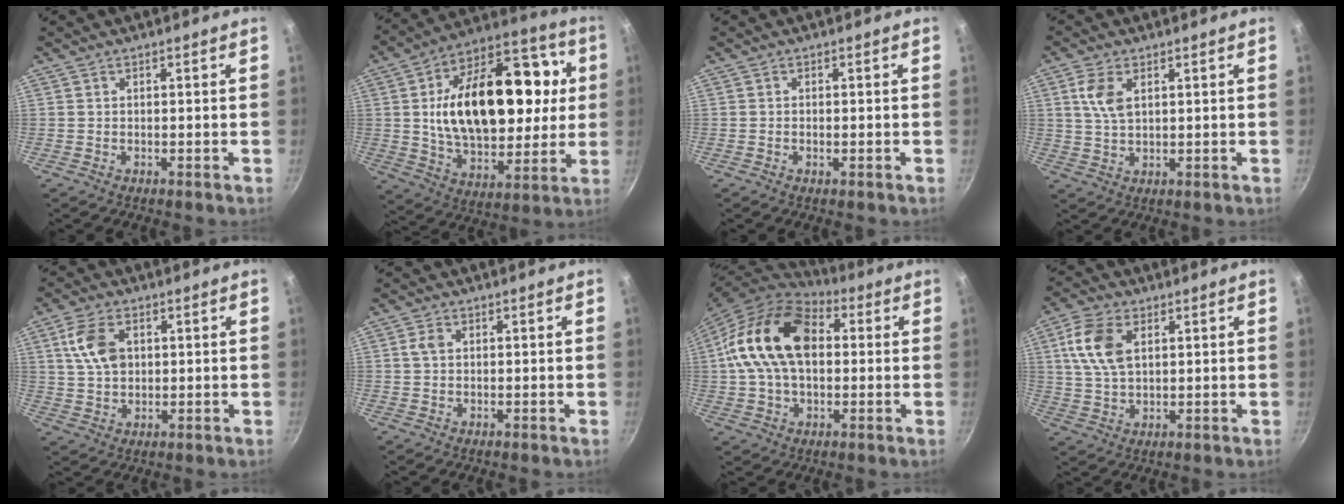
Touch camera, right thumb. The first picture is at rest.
{"total": 30.1, "force": [3.8, 18.3, 23.6], "torque": [-0.360, 0.021, 0.056]}
{"total": 0.8, "force": [-0.2, 0.4, 0.7], "torque": [-0.013, 0.001, -0.004]}
{"total": 5.8, "force": [2.0, 3.1, 4.4], "torque": [-0.087, -0.006, 0.041]}
{"total": 8.5, "force": [2.2, 5.5, 6.0], "torque": [-0.108, -0.001, 0.041]}
{"total": 2.1, "force": [0.4, 1.6, 1.3], "torque": [-0.020, 0.002, 0.005]}
{"total": 19.6, "force": [2.5, 12.8, 14.6], "torque": [-0.245, 0.028, 0.028]}
{"total": 9.9, "force": [3.0, 5.9, 7.3], "torque": [-0.139, 0.001, 0.056]}